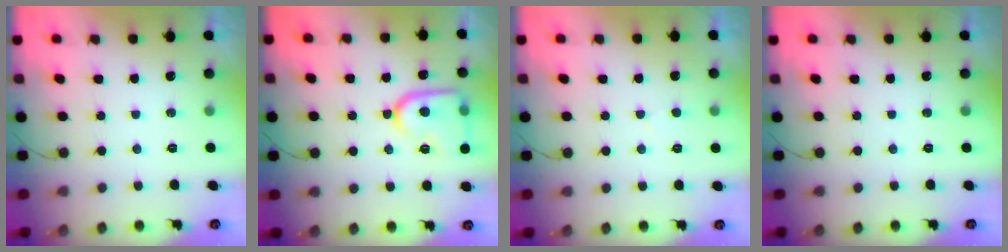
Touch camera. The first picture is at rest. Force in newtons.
{"total": 15.5, "press": 15.5, "slide": 1.4}
{"total": 1.6, "press": 1.6, "slide": 0.2}
{"total": 0.0}